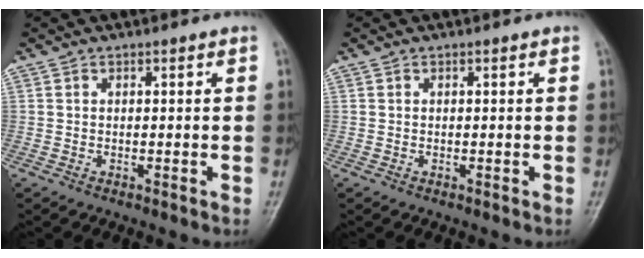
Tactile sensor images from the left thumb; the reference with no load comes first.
{"total": 0.0}